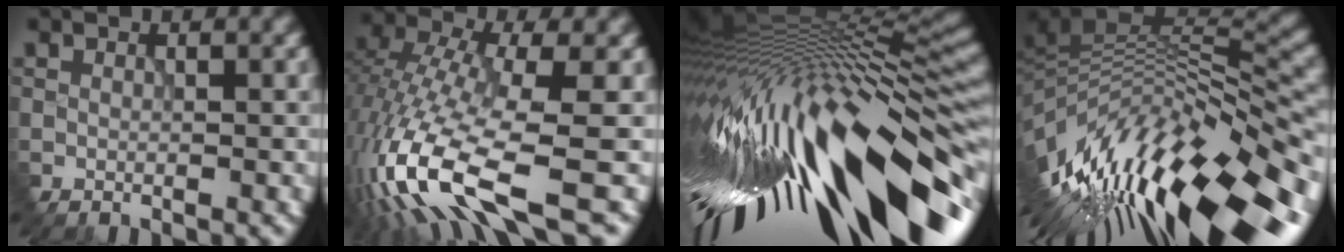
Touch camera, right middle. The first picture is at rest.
{"total": 13.6, "force": [-5.2, 4.7, 11.6], "torque": [-0.272, -0.012, -0.087]}
{"total": 17.3, "force": [-2.7, 5.7, 16.2], "torque": [-0.256, -0.010, -0.042]}
{"total": 13.7, "force": [-4.7, 4.9, 11.9], "torque": [-0.229, 0.022, -0.070]}